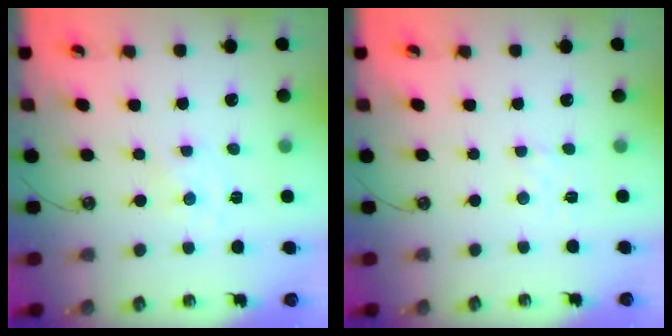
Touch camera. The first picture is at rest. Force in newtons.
{"total": 2.0, "press": 1.9, "slide": 0.6}